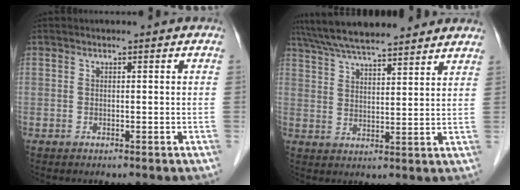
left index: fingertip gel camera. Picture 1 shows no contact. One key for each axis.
{"total": 16.5, "fx": 14.5, "fy": 2.2, "fz": 7.6, "tx": -0.133, "ty": 0.043, "tz": 0.222}